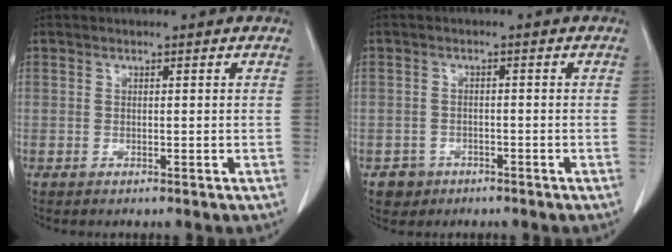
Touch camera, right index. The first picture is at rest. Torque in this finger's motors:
{"motor_torque": [-0.42, -0.33, -0.48, -0.10]}